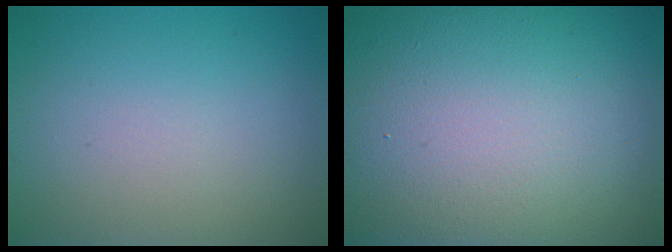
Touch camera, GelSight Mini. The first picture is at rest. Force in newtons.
{"total": 24.8, "press": 24.8, "slide": 1.0}